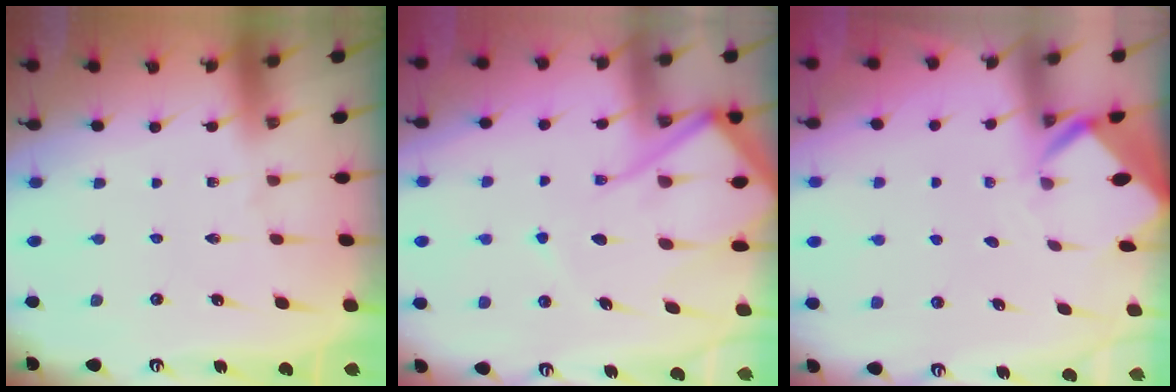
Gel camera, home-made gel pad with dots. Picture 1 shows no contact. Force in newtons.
{"total": 14.2, "press": 14.2, "slide": 1.4}
{"total": 2.8, "press": 2.8, "slide": 0.1}